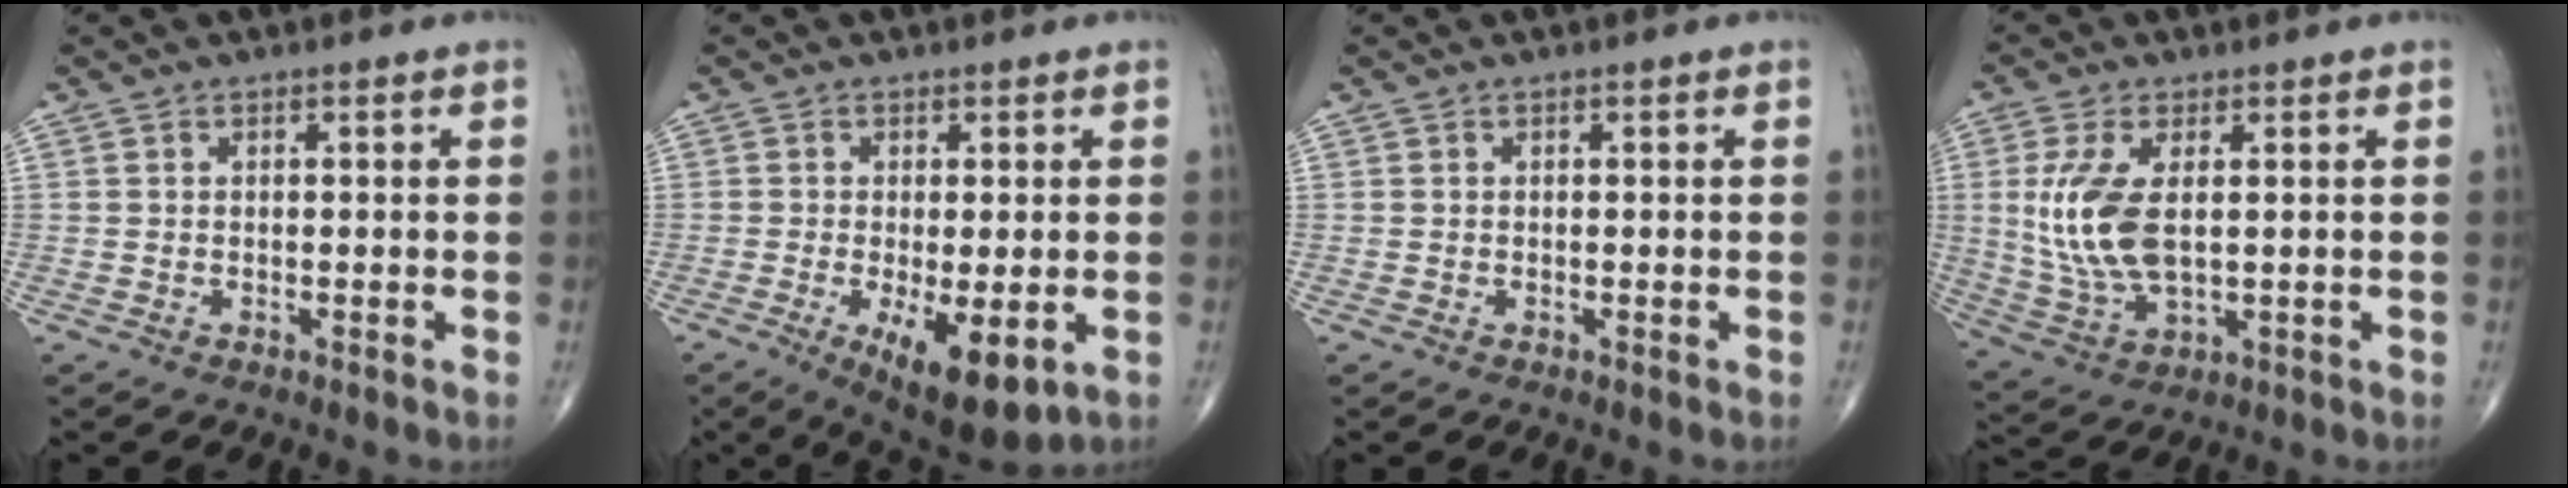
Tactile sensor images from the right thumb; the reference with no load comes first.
{"total": 10.7, "force": [-3.4, 3.9, 9.3], "torque": [-0.146, -0.020, -0.044]}
{"total": 0.0}
{"total": 11.4, "force": [1.5, 5.4, 9.9], "torque": [-0.219, -0.011, 0.040]}